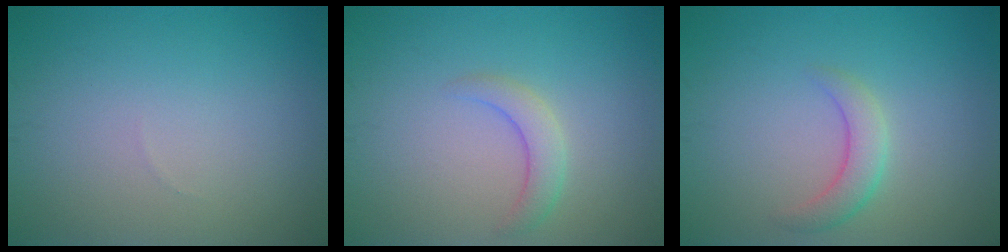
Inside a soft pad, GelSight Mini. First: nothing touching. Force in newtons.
{"total": 2.1, "press": 2.1, "slide": 0.3}
{"total": 2.4, "press": 2.4, "slide": 0.2}